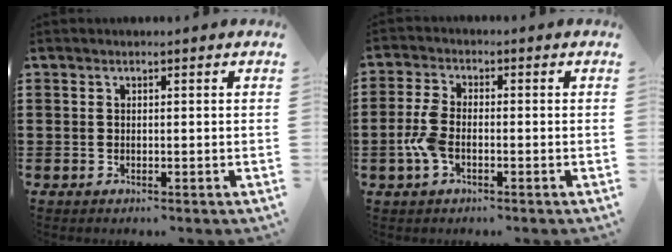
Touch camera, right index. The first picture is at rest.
{"total": 4.8, "force": [-1.5, 2.4, 3.9], "torque": [-0.104, -0.006, -0.034]}